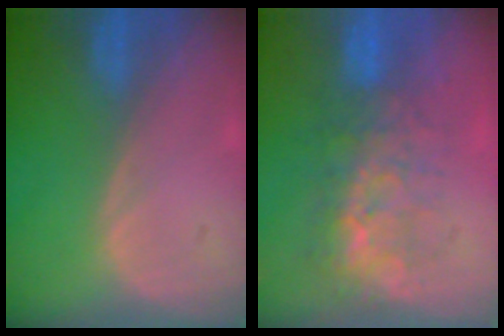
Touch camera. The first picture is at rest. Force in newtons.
{"total": 7.9, "press": 7.6, "slide": 2.3}